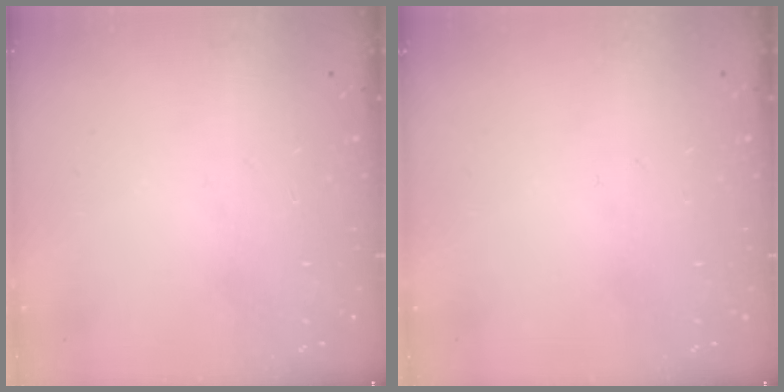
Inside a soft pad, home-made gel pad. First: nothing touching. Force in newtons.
{"total": 0.0}